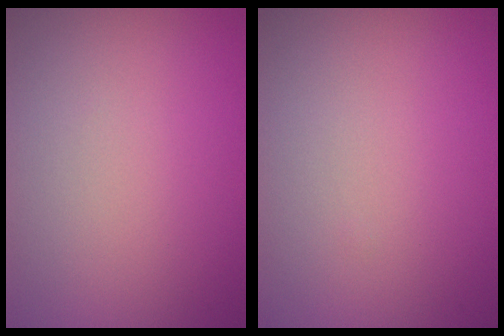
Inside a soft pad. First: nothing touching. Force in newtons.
{"total": 0.0}